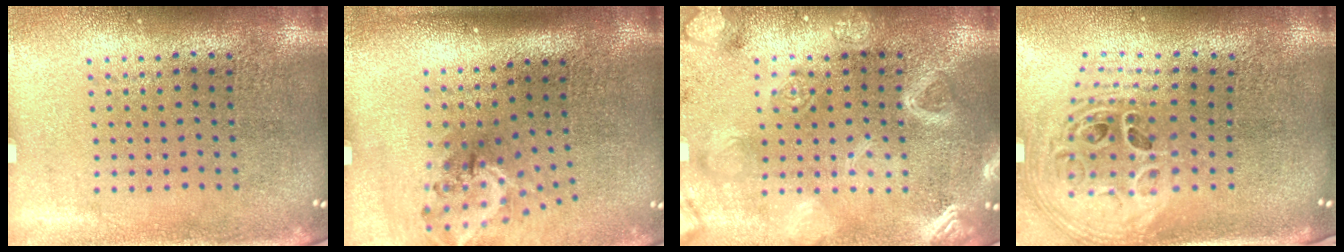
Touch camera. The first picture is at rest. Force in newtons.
{"total": 2.0, "press": 1.3, "slide": 1.5}
{"total": 3.2, "press": 3.2, "slide": 0.2}
{"total": 2.5, "press": 1.8, "slide": 1.7}